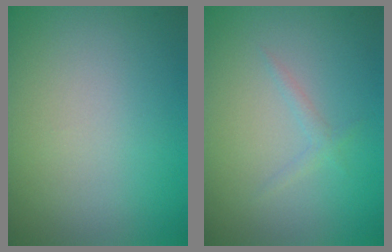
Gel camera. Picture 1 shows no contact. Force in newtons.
{"total": 0.8, "press": 0.8, "slide": 0.0}